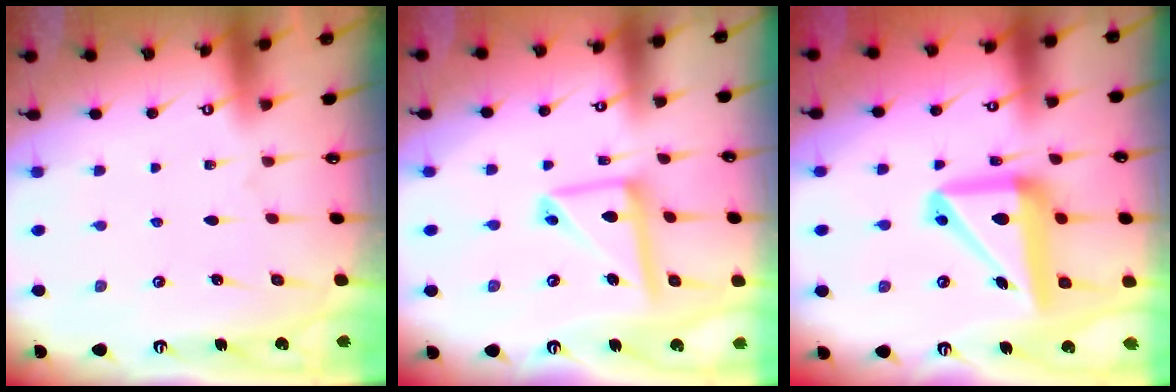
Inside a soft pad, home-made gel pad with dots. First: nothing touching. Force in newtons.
{"total": 12.4, "press": 12.4, "slide": 1.3}
{"total": 16.4, "press": 16.2, "slide": 2.5}